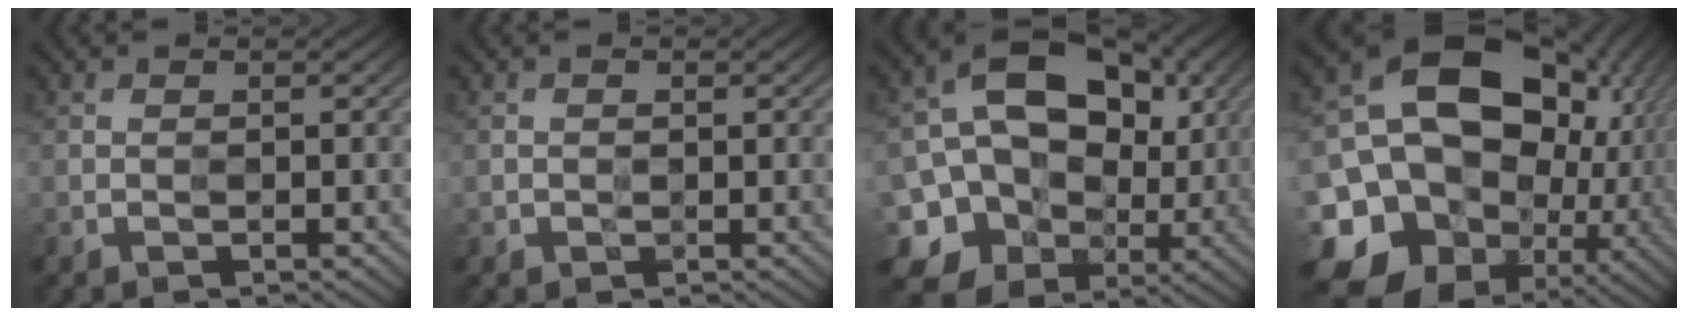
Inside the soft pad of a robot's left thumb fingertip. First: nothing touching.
{"total": 0.7, "force": [-0.1, 0.7, 0.2], "torque": [-0.003, -0.005, -0.003]}
{"total": 18.2, "force": [0.3, 14.6, 10.9], "torque": [-0.210, -0.027, 0.017]}
{"total": 20.0, "force": [-1.9, 15.6, 12.3], "torque": [-0.279, -0.033, -0.013]}